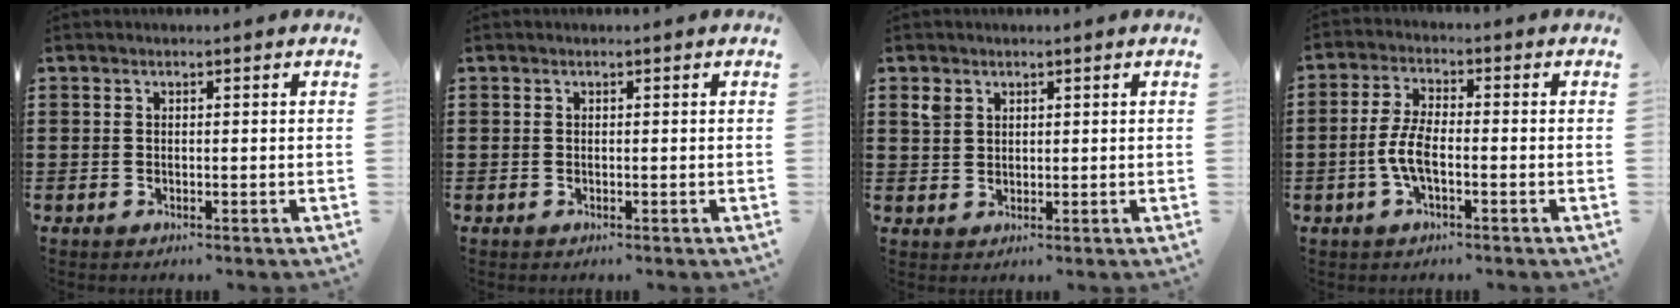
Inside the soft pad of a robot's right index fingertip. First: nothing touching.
{"total": 0.0}
{"total": 2.5, "force": [1.6, 1.8, 0.8], "torque": [-0.022, 0.008, 0.030]}
{"total": 5.4, "force": [-1.5, 1.9, 4.8], "torque": [-0.118, -0.006, -0.037]}